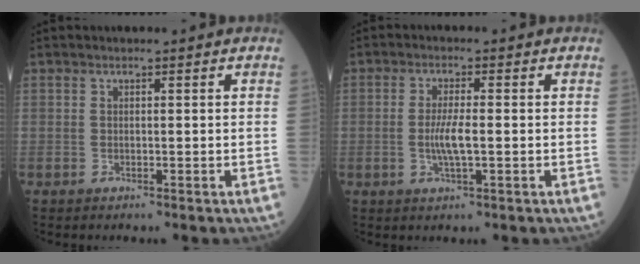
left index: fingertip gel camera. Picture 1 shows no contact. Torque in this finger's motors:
{"motor_torque": [0.72, 0.23, 0.26, 0.03]}